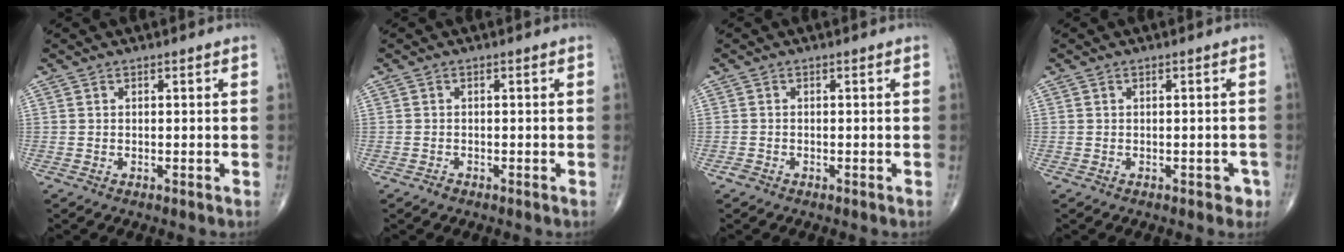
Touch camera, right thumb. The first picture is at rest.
{"total": 0.8, "force": [-0.5, 0.6, -0.1], "torque": [0.003, 0.002, -0.013]}
{"total": 0.8, "force": [-0.5, 0.6, -0.1], "torque": [0.000, 0.002, -0.013]}
{"total": 1.9, "force": [-0.8, 1.5, 0.9], "torque": [0.005, 0.005, -0.007]}